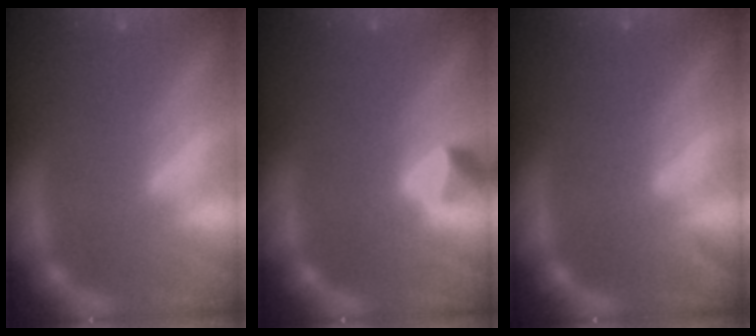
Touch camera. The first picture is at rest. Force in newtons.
{"total": 1.4}
{"total": 0.9}